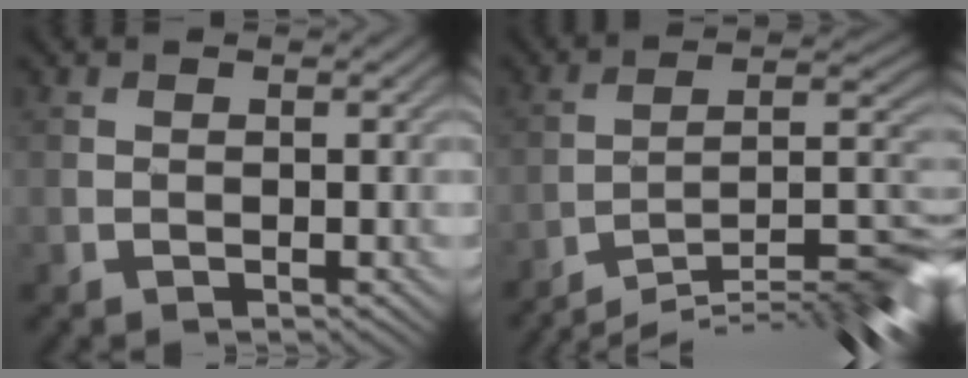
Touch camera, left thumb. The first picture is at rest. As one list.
[{"total": 12.6, "force": [-10.3, 1.2, 7.0], "torque": [-0.104, 0.012, -0.168]}]